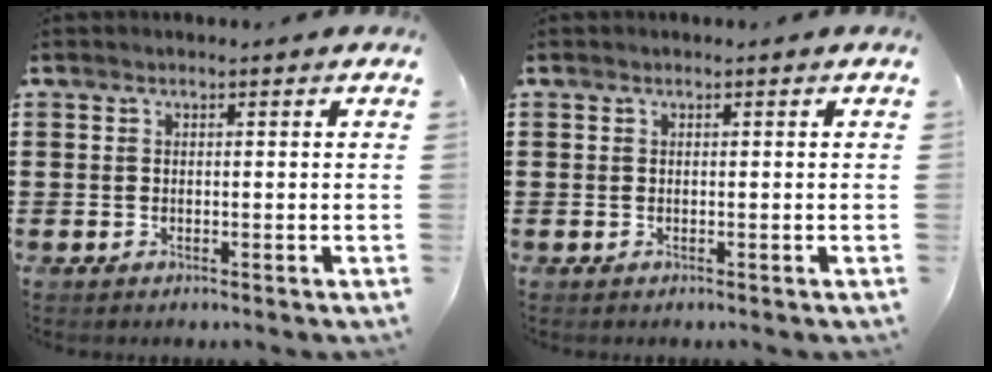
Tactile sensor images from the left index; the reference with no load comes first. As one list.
[{"total": 0.0}]